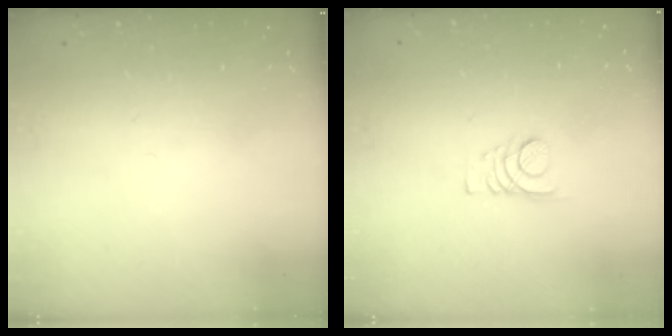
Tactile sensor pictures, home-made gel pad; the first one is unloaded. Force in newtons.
{"total": 3.4, "press": 3.4, "slide": 0.5}